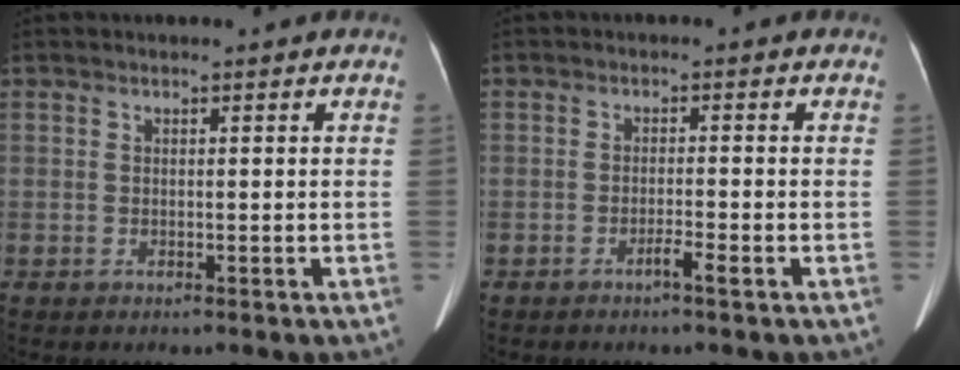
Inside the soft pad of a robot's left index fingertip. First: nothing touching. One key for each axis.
{"total": 1.9, "fx": -1.3, "fy": -0.2, "fz": 1.3, "tx": -0.023, "ty": 0.000, "tz": -0.023}